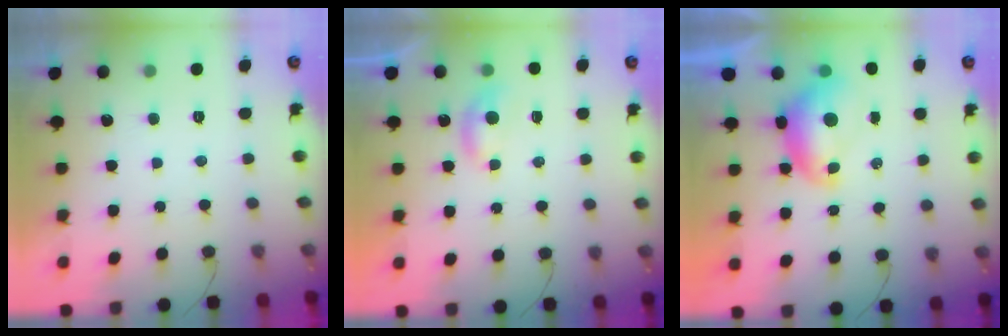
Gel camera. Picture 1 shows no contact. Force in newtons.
{"total": 4.7, "press": 4.6, "slide": 0.6}
{"total": 8.2, "press": 8.1, "slide": 1.0}